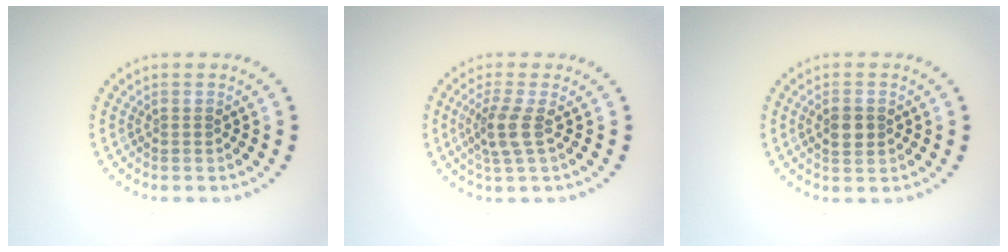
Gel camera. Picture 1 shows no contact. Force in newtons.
{"total": 2.5, "press": 2.0, "slide": 1.6}
{"total": 2.0, "press": 2.0, "slide": 0.2}